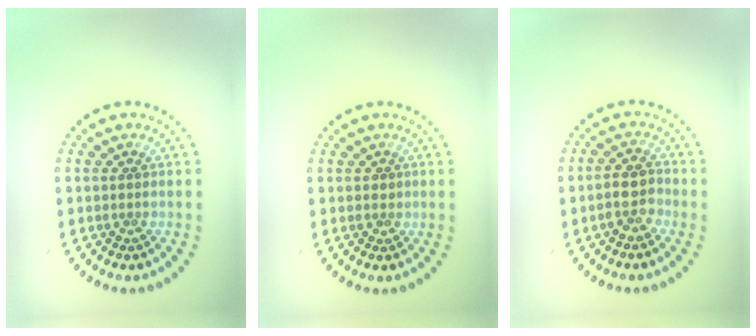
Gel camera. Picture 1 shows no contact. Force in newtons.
{"total": 0.6, "press": 0.2, "slide": 0.6}
{"total": 2.6, "press": 2.4, "slide": 1.1}